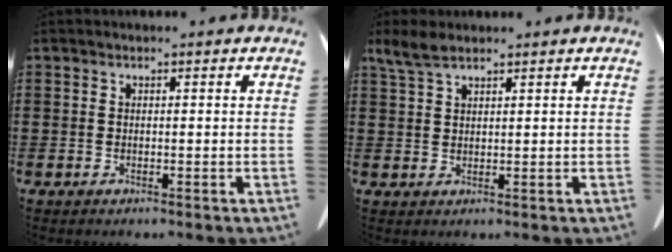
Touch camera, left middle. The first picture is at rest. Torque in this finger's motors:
{"motor_torque": [0.14, -0.09, 0.04, 0.04]}